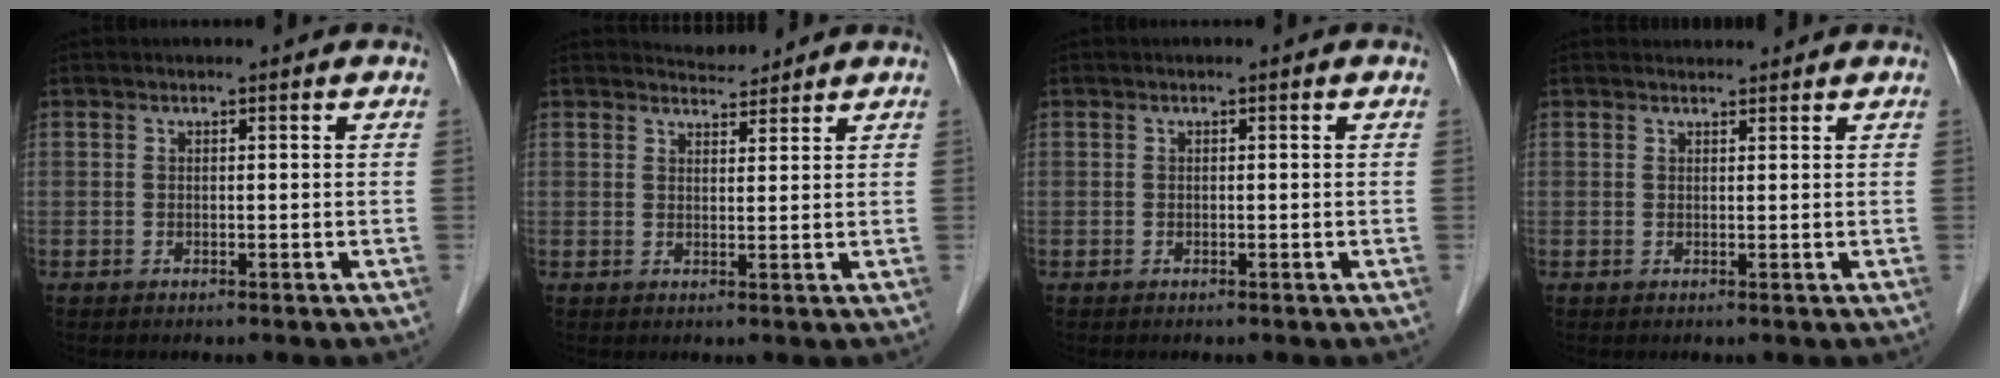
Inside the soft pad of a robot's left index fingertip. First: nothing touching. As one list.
[{"total": 2.5, "force": [2.5, 0.2, -0.3], "torque": [-0.004, -0.001, 0.044]}, {"total": 0.0}, {"total": 1.6, "force": [1.6, 0.3, -0.1], "torque": [-0.010, 0.007, 0.025]}]